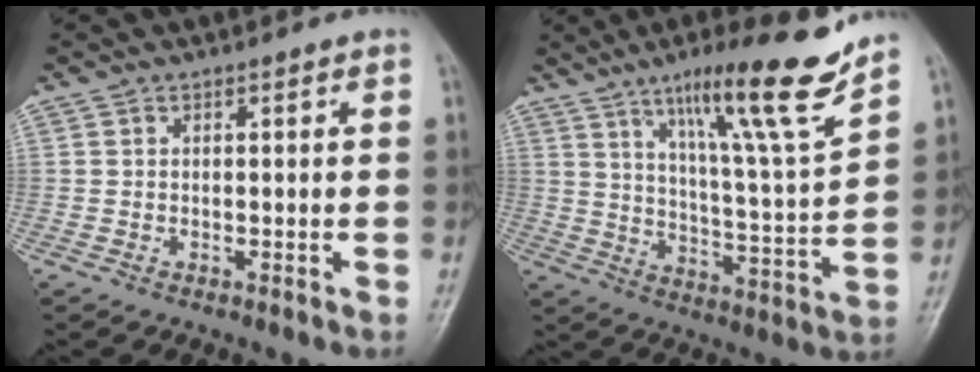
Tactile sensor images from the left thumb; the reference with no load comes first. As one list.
[{"total": 18.2, "force": [12.5, 1.1, 13.2], "torque": [-0.186, -0.072, 0.198]}]